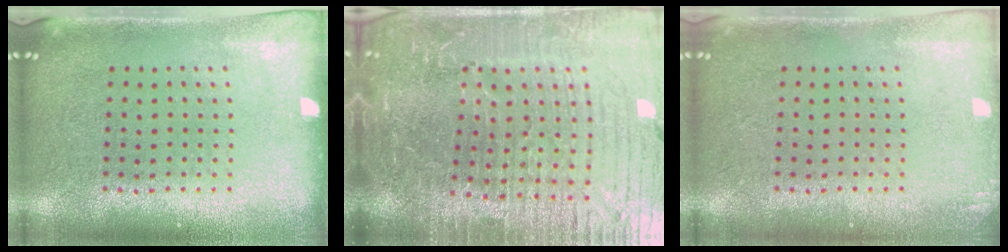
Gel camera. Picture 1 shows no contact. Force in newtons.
{"total": 7.1, "press": 6.2, "slide": 3.6}
{"total": 0.9, "press": 0.9, "slide": 0.2}